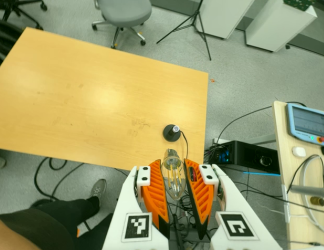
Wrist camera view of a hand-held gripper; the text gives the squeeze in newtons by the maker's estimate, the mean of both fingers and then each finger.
{"total": 12.7, "left": 13.3, "right": 12.0}